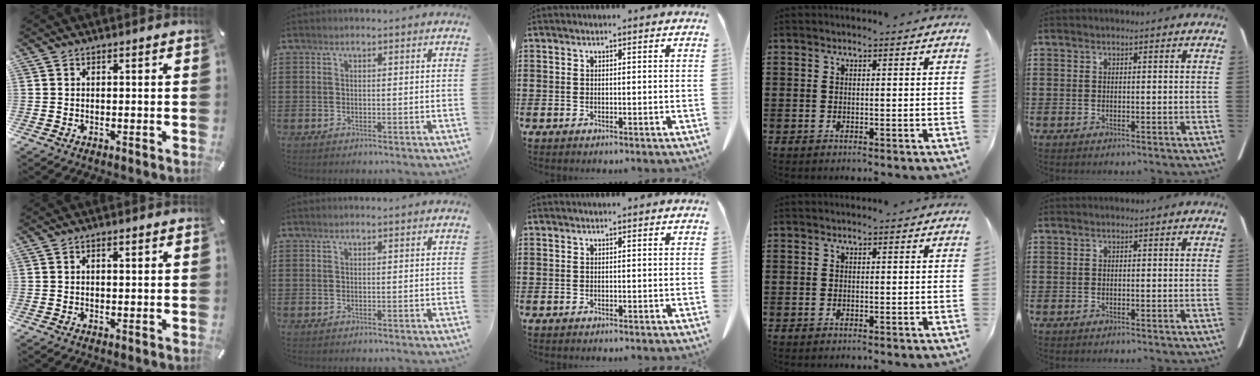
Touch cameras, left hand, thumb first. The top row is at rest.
{"thumb": {"total": 1.1, "force": [0.3, 0.6, 0.9], "torque": [-0.018, 0.006, 0.004]}}